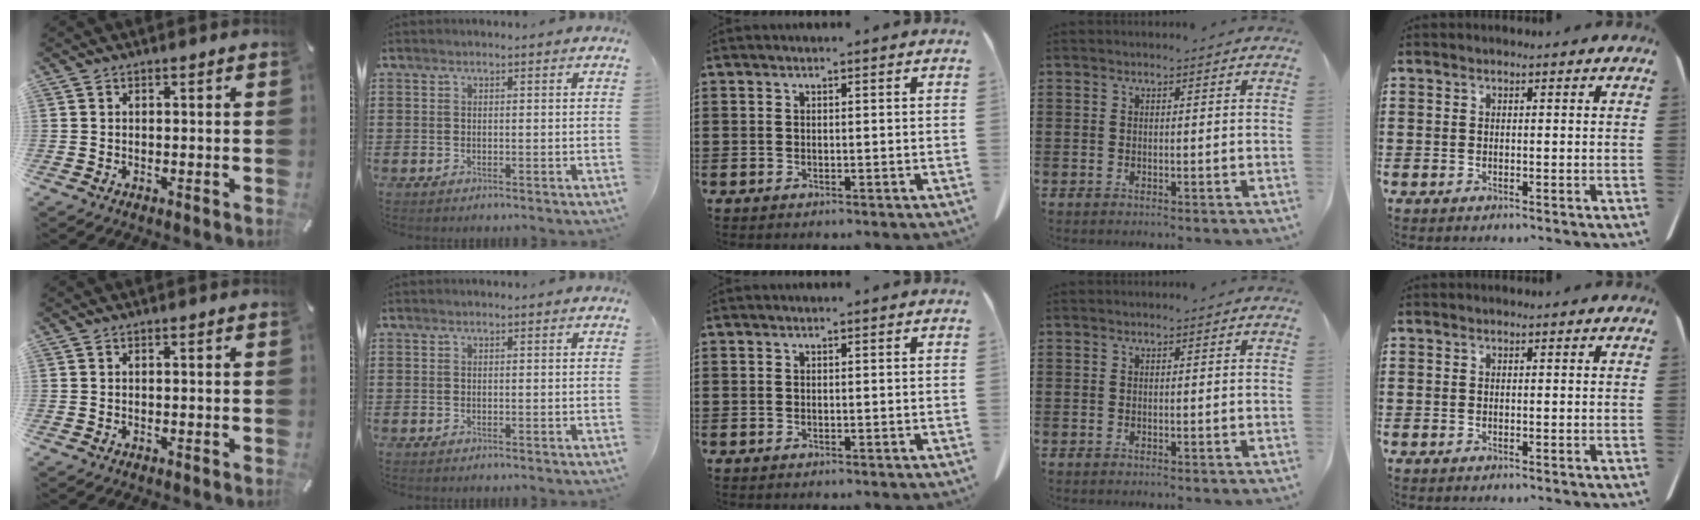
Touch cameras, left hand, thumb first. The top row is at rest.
{}